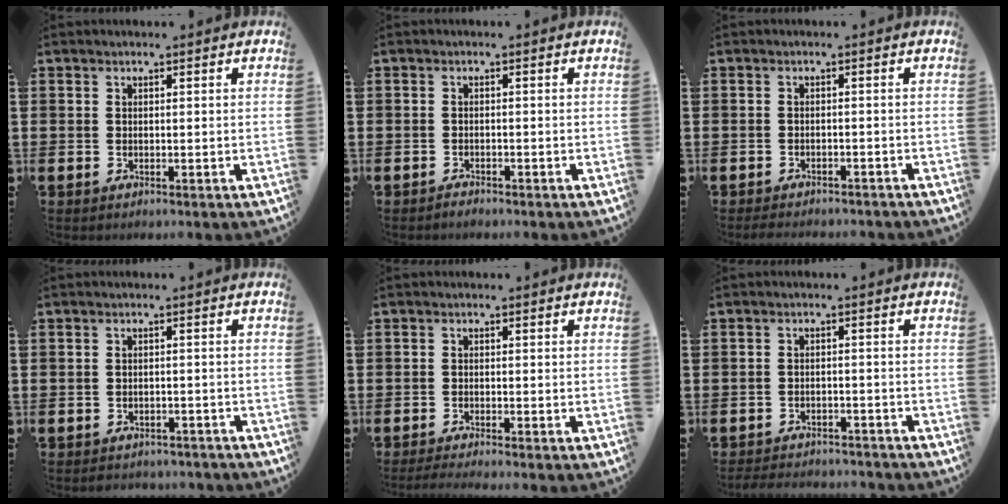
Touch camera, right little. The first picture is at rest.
{"total": 0.8, "force": [-0.8, 0.1, 0.0], "torque": [-0.003, -0.002, -0.017]}
{"total": 1.4, "force": [-1.4, 0.0, 0.1], "torque": [-0.005, 0.002, -0.030]}
{"total": 1.3, "force": [-1.3, 0.2, -0.1], "torque": [-0.003, 0.003, -0.029]}
{"total": 1.1, "force": [-0.9, -0.1, 0.7], "torque": [-0.009, -0.001, -0.017]}
{"total": 2.3, "force": [-2.3, 0.1, -0.2], "torque": [-0.003, 0.002, -0.051]}